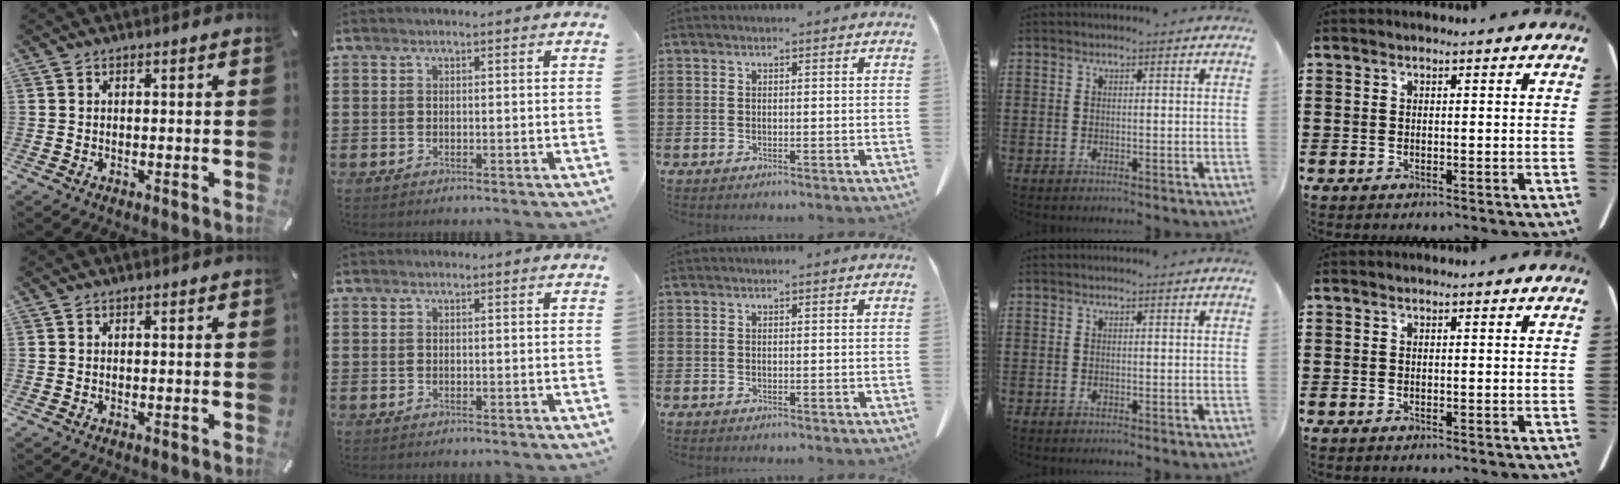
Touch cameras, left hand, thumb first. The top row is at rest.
{}